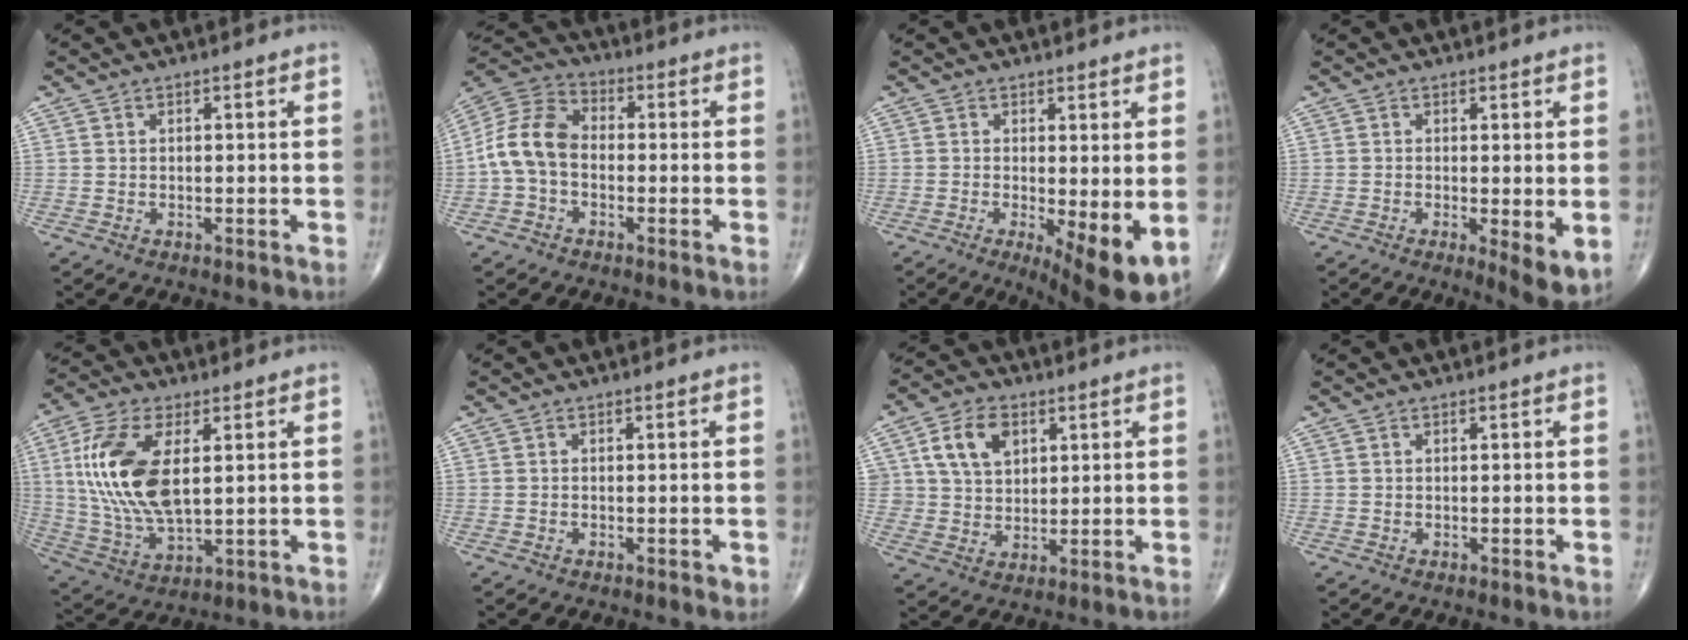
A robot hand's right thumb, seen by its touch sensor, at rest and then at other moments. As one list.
[{"total": 10.7, "force": [-1.5, 7.5, 7.5], "torque": [-0.142, 0.032, -0.043]}, {"total": 8.9, "force": [-1.5, 2.6, 8.4], "torque": [-0.125, -0.022, -0.018]}, {"total": 5.7, "force": [-0.7, 1.6, 5.4], "torque": [-0.081, -0.018, -0.012]}, {"total": 17.1, "force": [3.2, 8.2, 14.7], "torque": [-0.310, -0.010, 0.068]}, {"total": 0.8, "force": [-0.3, 0.5, 0.6], "torque": [-0.008, -0.001, -0.006]}, {"total": 8.9, "force": [3.3, 6.4, 5.2], "torque": [-0.071, -0.009, 0.064]}, {"total": 0.0}]